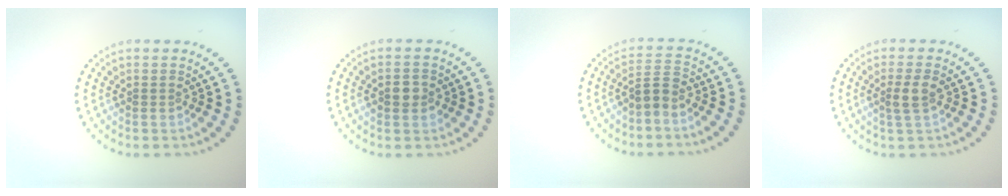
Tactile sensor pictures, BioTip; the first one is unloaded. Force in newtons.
{"total": 2.2, "press": 2.2, "slide": 0.2}
{"total": 2.2, "press": 1.6, "slide": 1.5}
{"total": 1.8, "press": 1.5, "slide": 0.9}